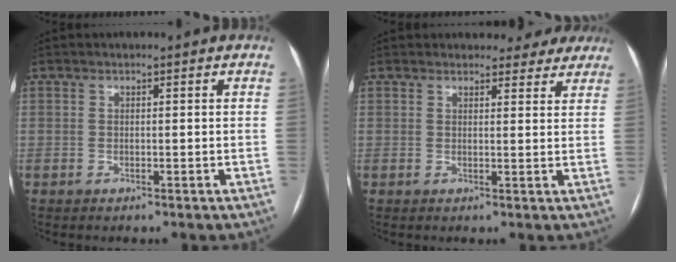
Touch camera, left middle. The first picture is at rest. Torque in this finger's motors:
{"motor_torque": [-0.07, -0.73, 0.23, 0.06]}